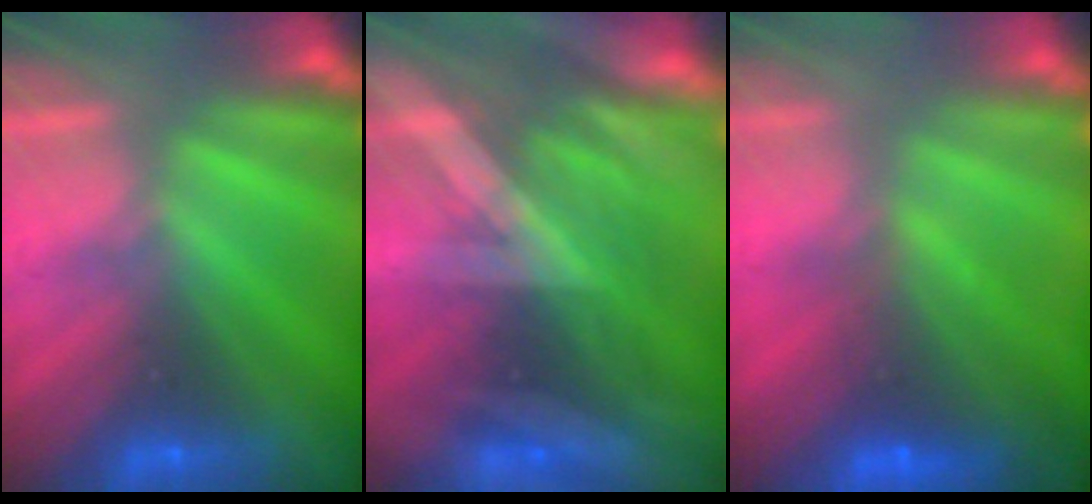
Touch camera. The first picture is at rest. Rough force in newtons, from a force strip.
{"total": 2.9}
{"total": 5.8}